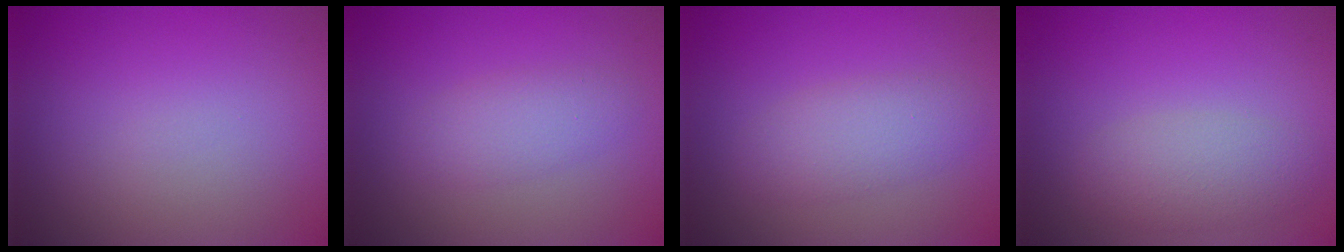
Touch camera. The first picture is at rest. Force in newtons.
{"total": 2.5, "press": 2.5, "slide": 0.1}
{"total": 3.2, "press": 3.2, "slide": 0.2}
{"total": 3.1, "press": 3.1, "slide": 0.1}